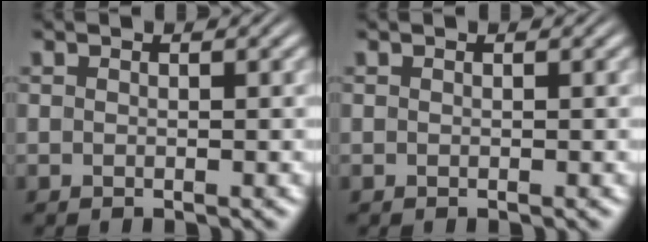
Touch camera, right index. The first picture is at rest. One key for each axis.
{"total": 0.0}